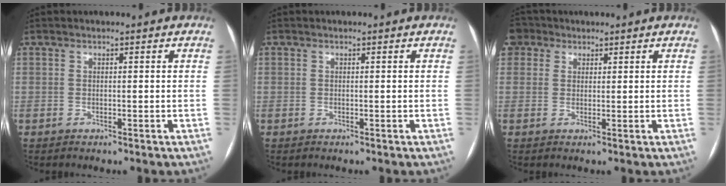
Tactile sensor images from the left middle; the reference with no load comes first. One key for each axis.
{"total": 0.0}
{"total": 4.0, "fx": 2.2, "fy": 3.3, "fz": 0.7, "tx": -0.016, "ty": 0.021, "tz": 0.042}